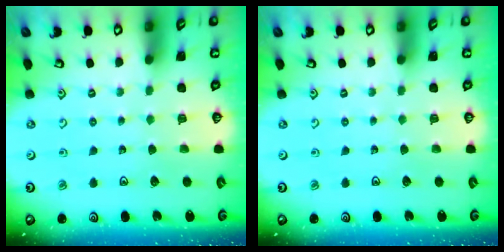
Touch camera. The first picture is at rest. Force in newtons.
{"total": 0.0}